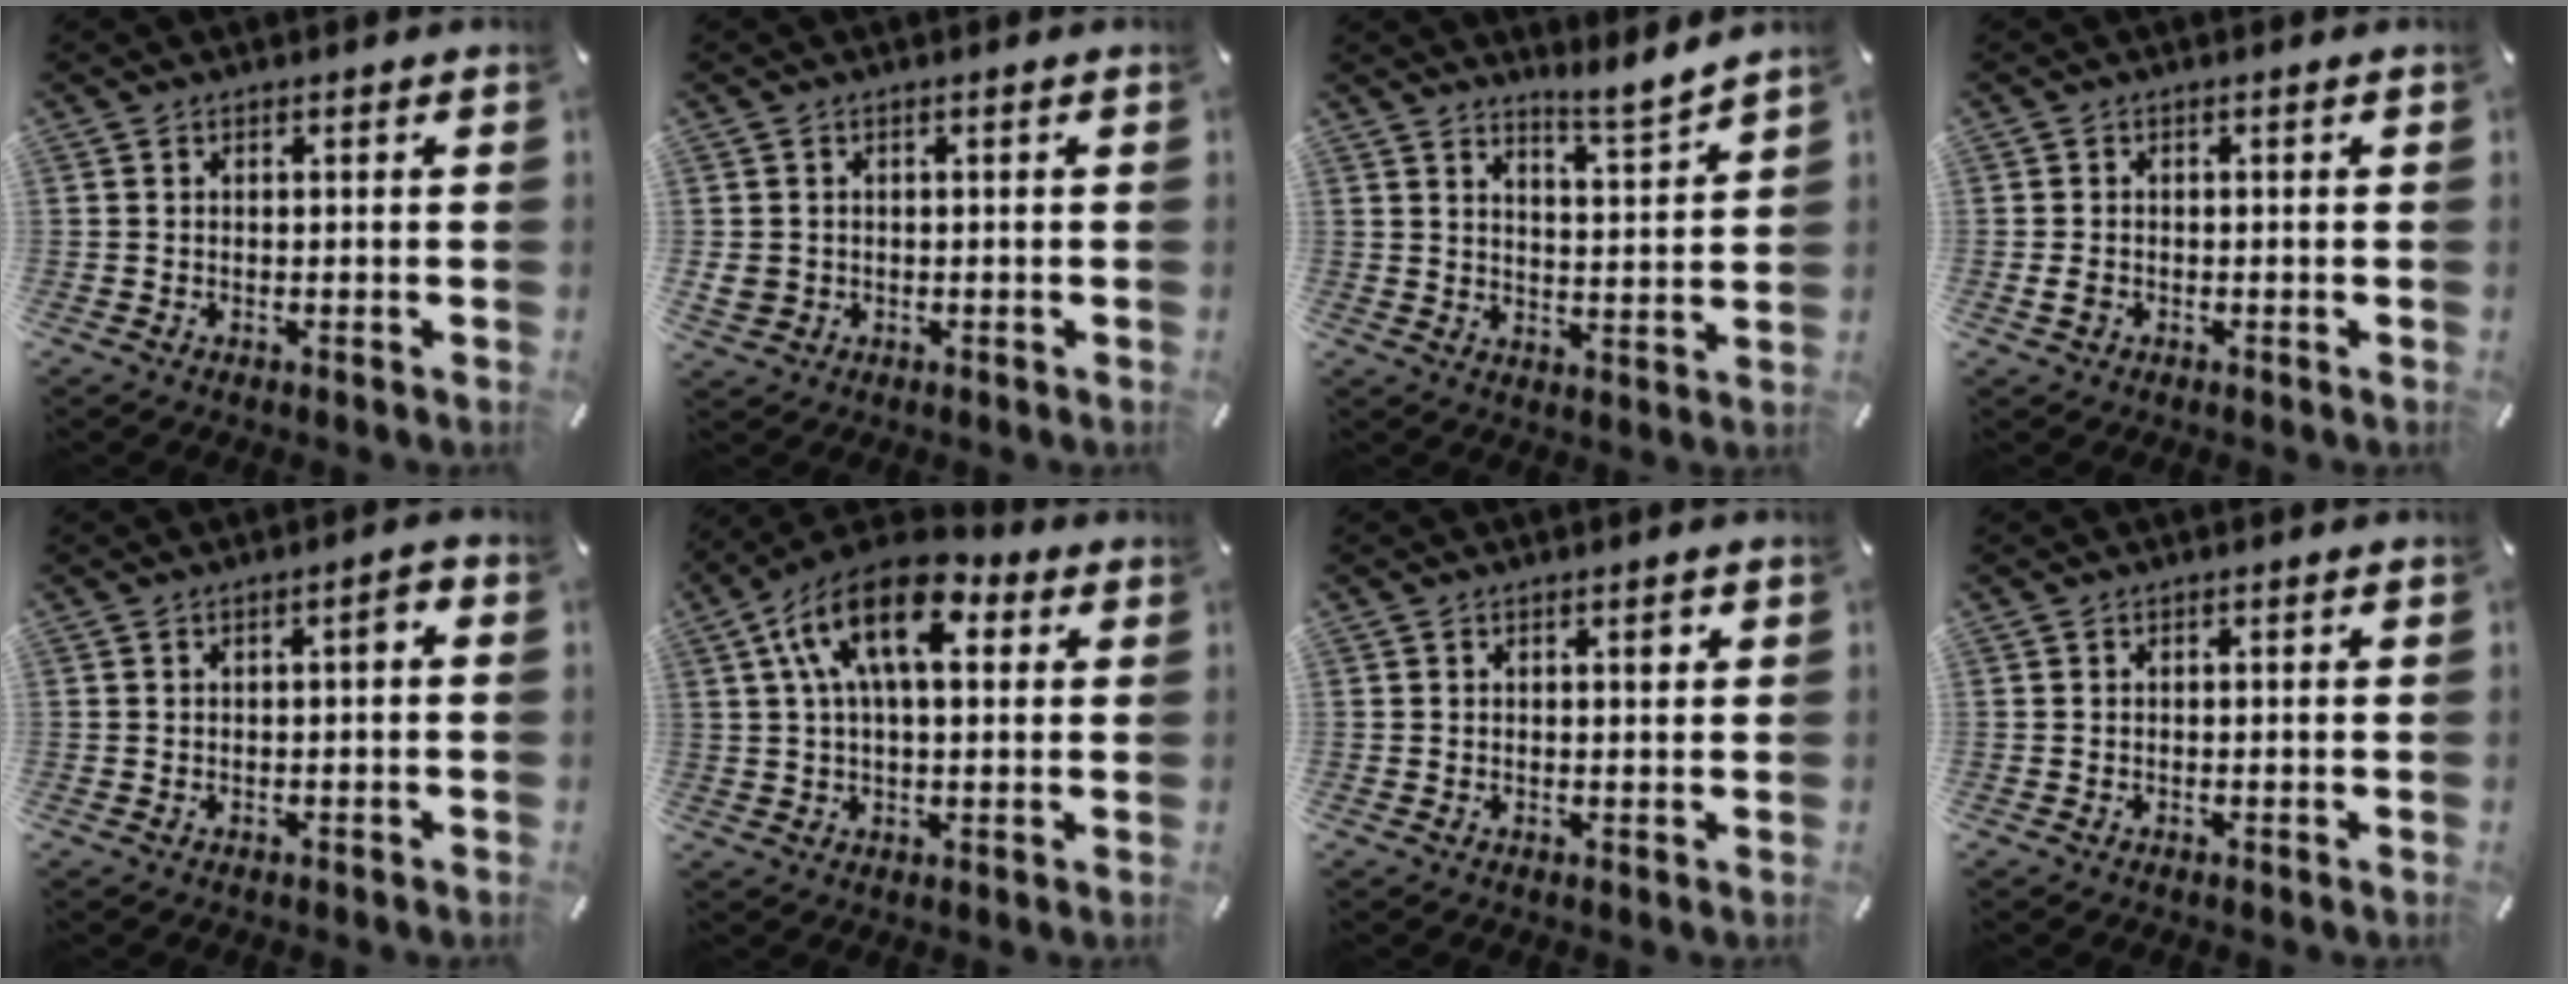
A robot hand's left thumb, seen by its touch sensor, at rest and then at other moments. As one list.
[{"total": 3.0, "force": [-0.1, 2.8, 1.1], "torque": [-0.021, 0.005, 0.000]}, {"total": 5.7, "force": [5.5, 0.1, 1.5], "torque": [-0.025, -0.047, 0.093]}, {"total": 1.6, "force": [-0.4, 1.1, 1.1], "torque": [-0.019, 0.001, -0.007]}, {"total": 2.5, "force": [-0.1, 0.7, 2.4], "torque": [-0.043, 0.009, -0.004]}, {"total": 15.5, "force": [5.1, 8.2, 12.2], "torque": [-0.228, 0.000, 0.088]}, {"total": 1.8, "force": [0.8, 0.7, 1.5], "torque": [-0.021, 0.000, 0.011]}, {"total": 0.0}]